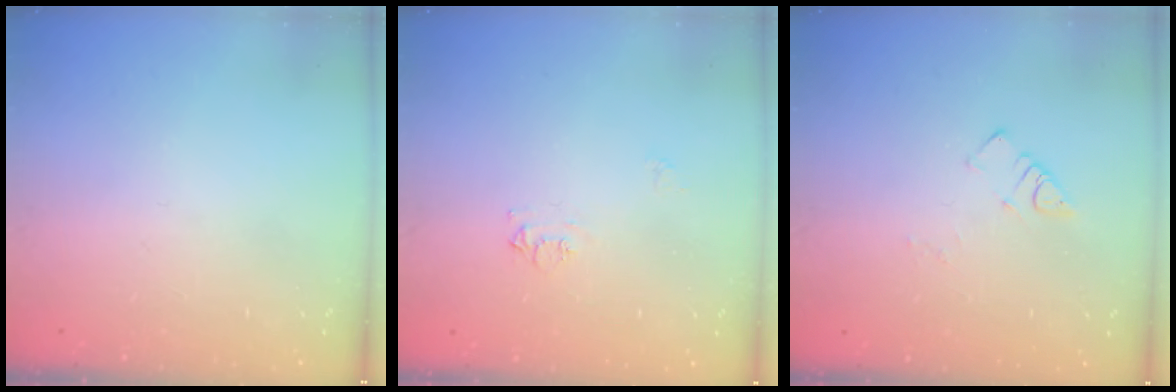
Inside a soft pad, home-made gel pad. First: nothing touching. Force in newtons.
{"total": 5.5, "press": 5.5, "slide": 0.7}
{"total": 4.0, "press": 4.0, "slide": 0.4}